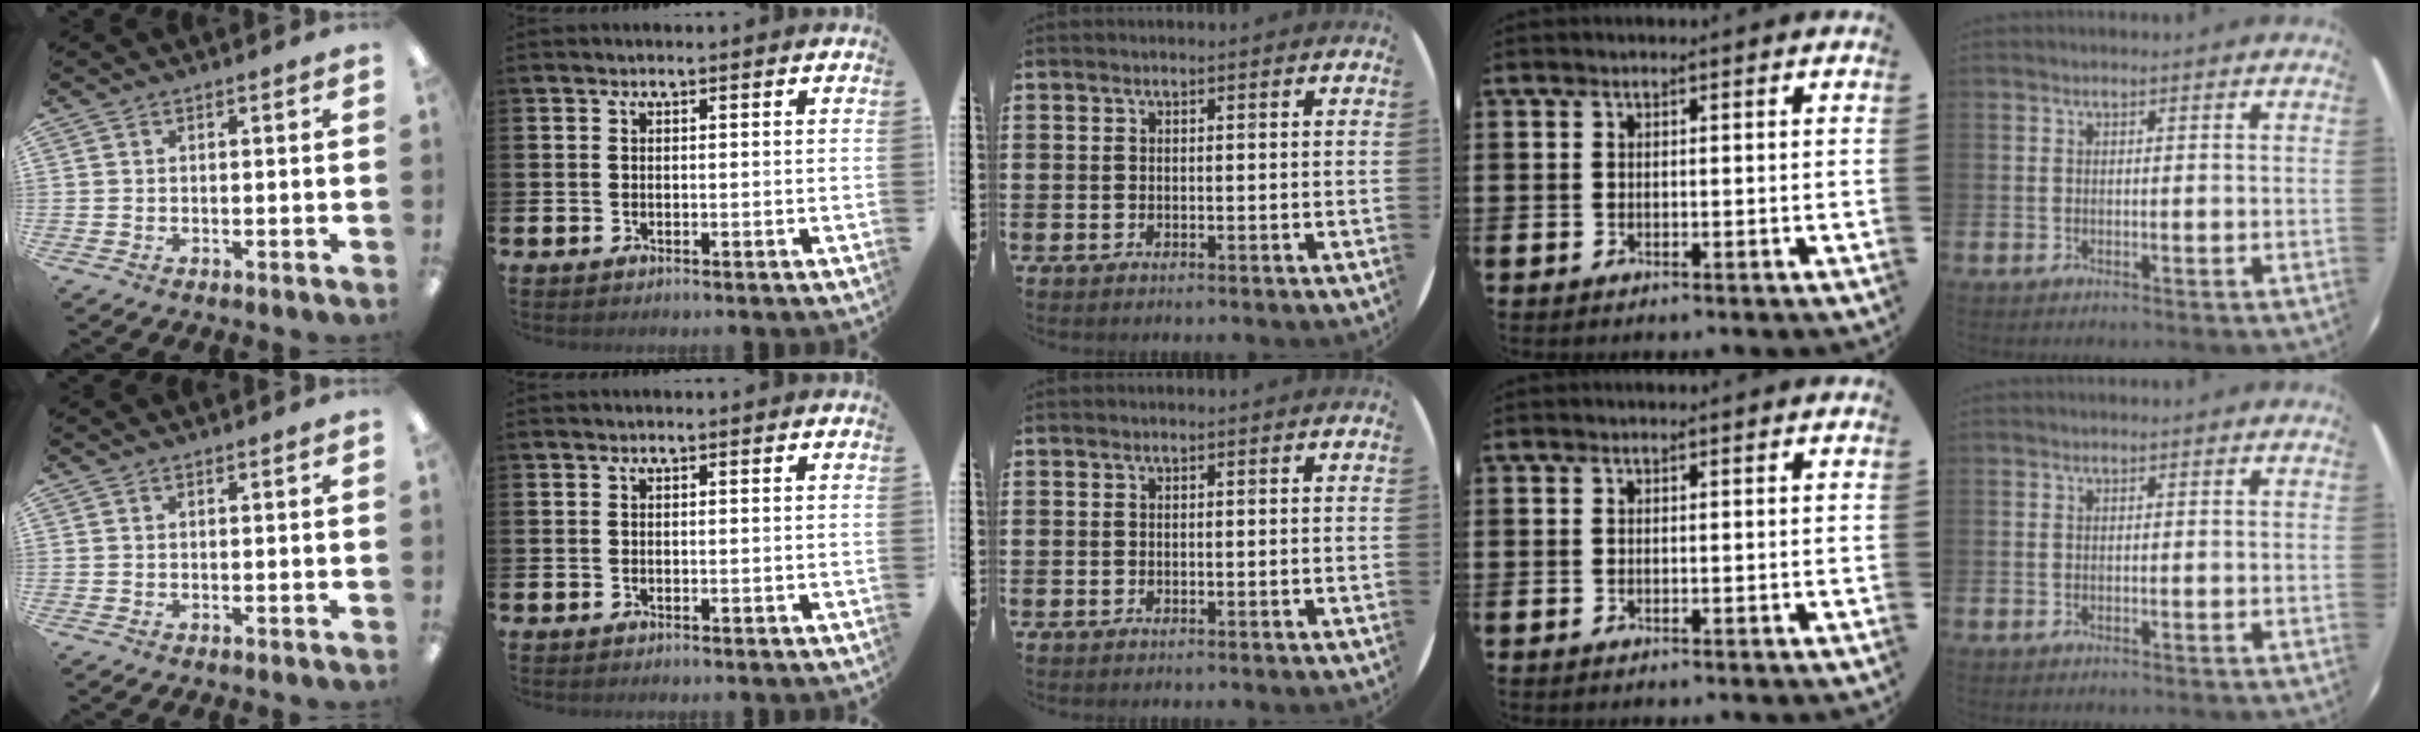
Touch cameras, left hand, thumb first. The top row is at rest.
{}